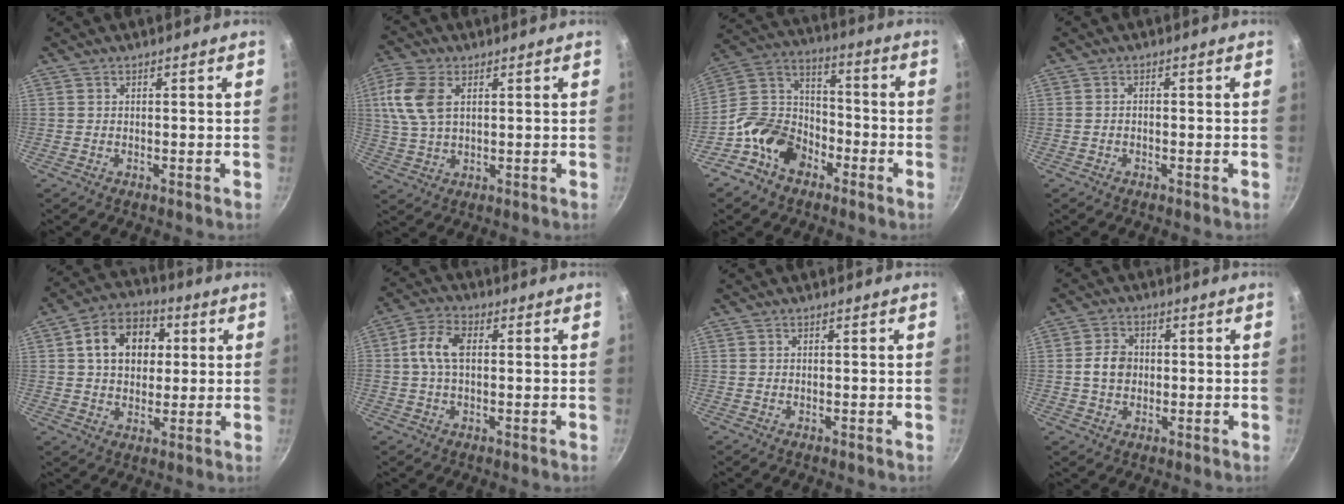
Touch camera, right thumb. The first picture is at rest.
{"total": 9.5, "force": [2.6, 5.6, 7.2], "torque": [-0.154, 0.006, 0.049]}
{"total": 13.8, "force": [-7.2, 9.9, 6.3], "torque": [-0.080, 0.065, -0.152]}
{"total": 0.9, "force": [-0.4, 0.5, 0.6], "torque": [-0.014, 0.008, -0.009]}
{"total": 12.7, "force": [2.8, 9.6, 7.8], "torque": [-0.096, 0.015, 0.034]}
{"total": 7.0, "force": [0.6, 4.2, 5.6], "torque": [-0.117, 0.021, 0.001]}
{"total": 0.0}
{"total": 5.4, "force": [-0.1, 4.4, 3.1], "torque": [-0.037, 0.010, -0.007]}